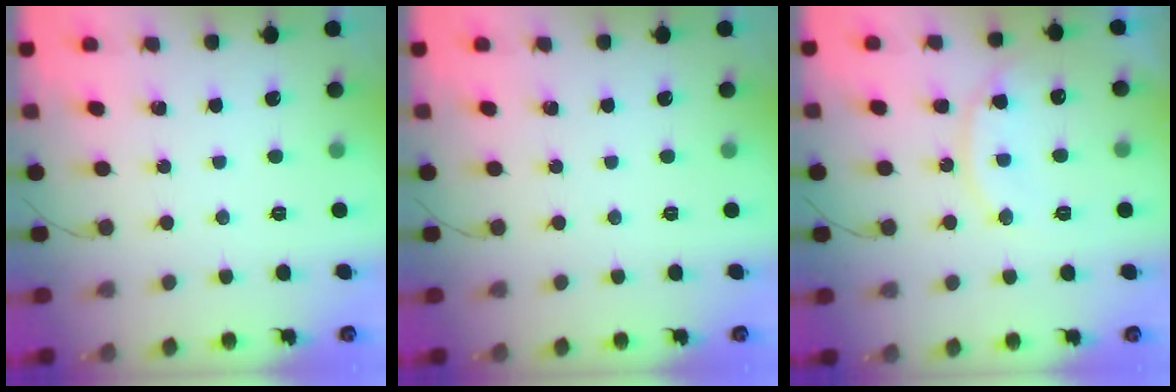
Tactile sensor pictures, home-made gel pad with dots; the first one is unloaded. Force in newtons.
{"total": 0.0}
{"total": 13.6, "press": 13.5, "slide": 1.0}